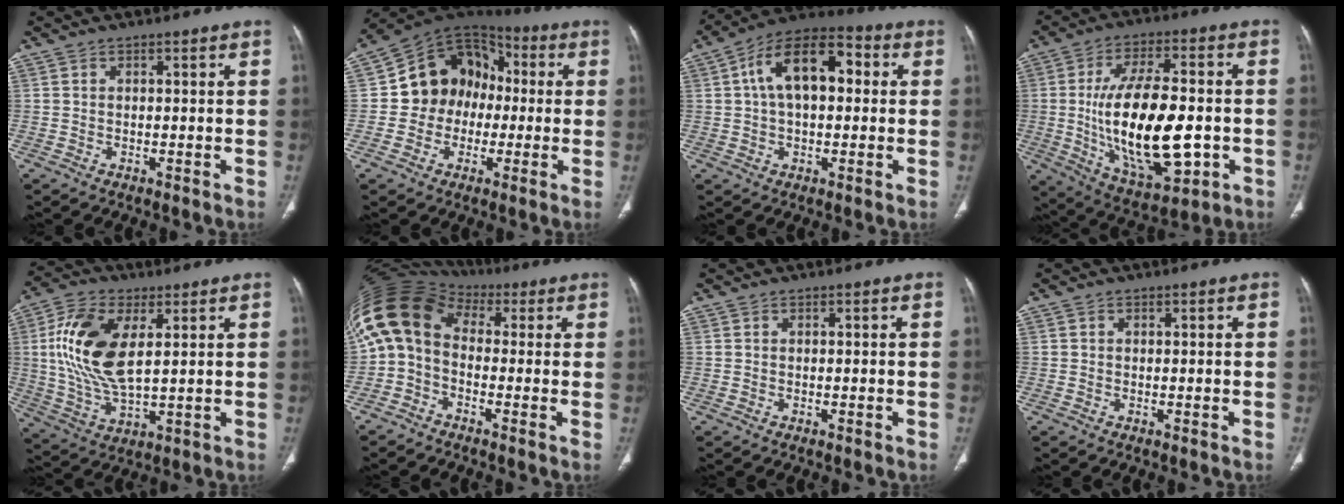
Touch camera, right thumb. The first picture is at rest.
{"total": 14.5, "force": [-0.7, 12.3, 7.7], "torque": [-0.078, 0.039, -0.024]}
{"total": 14.6, "force": [2.7, 8.2, 11.8], "torque": [-0.182, 0.033, 0.034]}
{"total": 21.9, "force": [-2.7, 10.1, 19.2], "torque": [-0.324, 0.007, -0.026]}
{"total": 15.5, "force": [3.6, 7.4, 13.1], "torque": [-0.266, -0.010, 0.070]}
{"total": 14.2, "force": [0.9, 10.4, 9.7], "torque": [-0.189, 0.060, 0.001]}
{"total": 0.0}
{"total": 0.0}